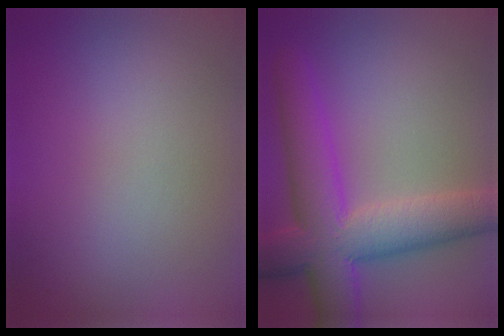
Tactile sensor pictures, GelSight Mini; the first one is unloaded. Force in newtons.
{"total": 9.5, "press": 9.4, "slide": 0.5}